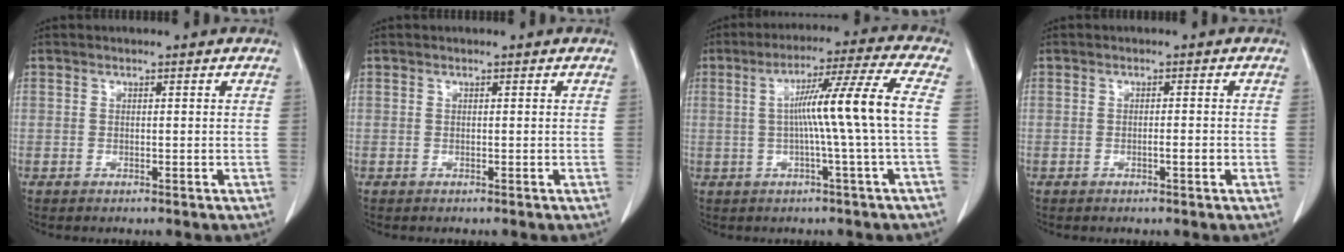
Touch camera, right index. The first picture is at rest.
{"total": 0.0}
{"total": 10.7, "force": [-0.2, -2.2, 10.4], "torque": [-0.170, 0.014, 0.001]}
{"total": 1.5, "force": [-0.5, 0.1, 1.4], "torque": [-0.025, 0.000, -0.008]}